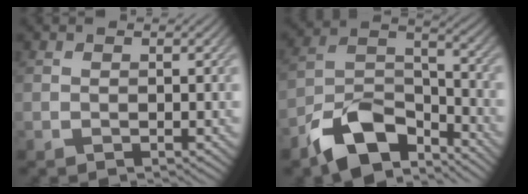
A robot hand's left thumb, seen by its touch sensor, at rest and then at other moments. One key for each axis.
{"total": 12.0, "fx": -8.4, "fy": 5.6, "fz": 6.5, "tx": -0.126, "ty": -0.005, "tz": -0.166}